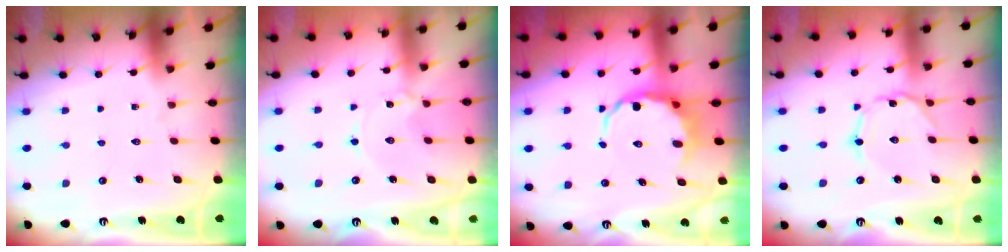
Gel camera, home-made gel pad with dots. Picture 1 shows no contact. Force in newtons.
{"total": 0.9, "press": 0.9, "slide": 0.2}
{"total": 6.9, "press": 6.5, "slide": 2.1}
{"total": 1.0, "press": 0.9, "slide": 0.3}